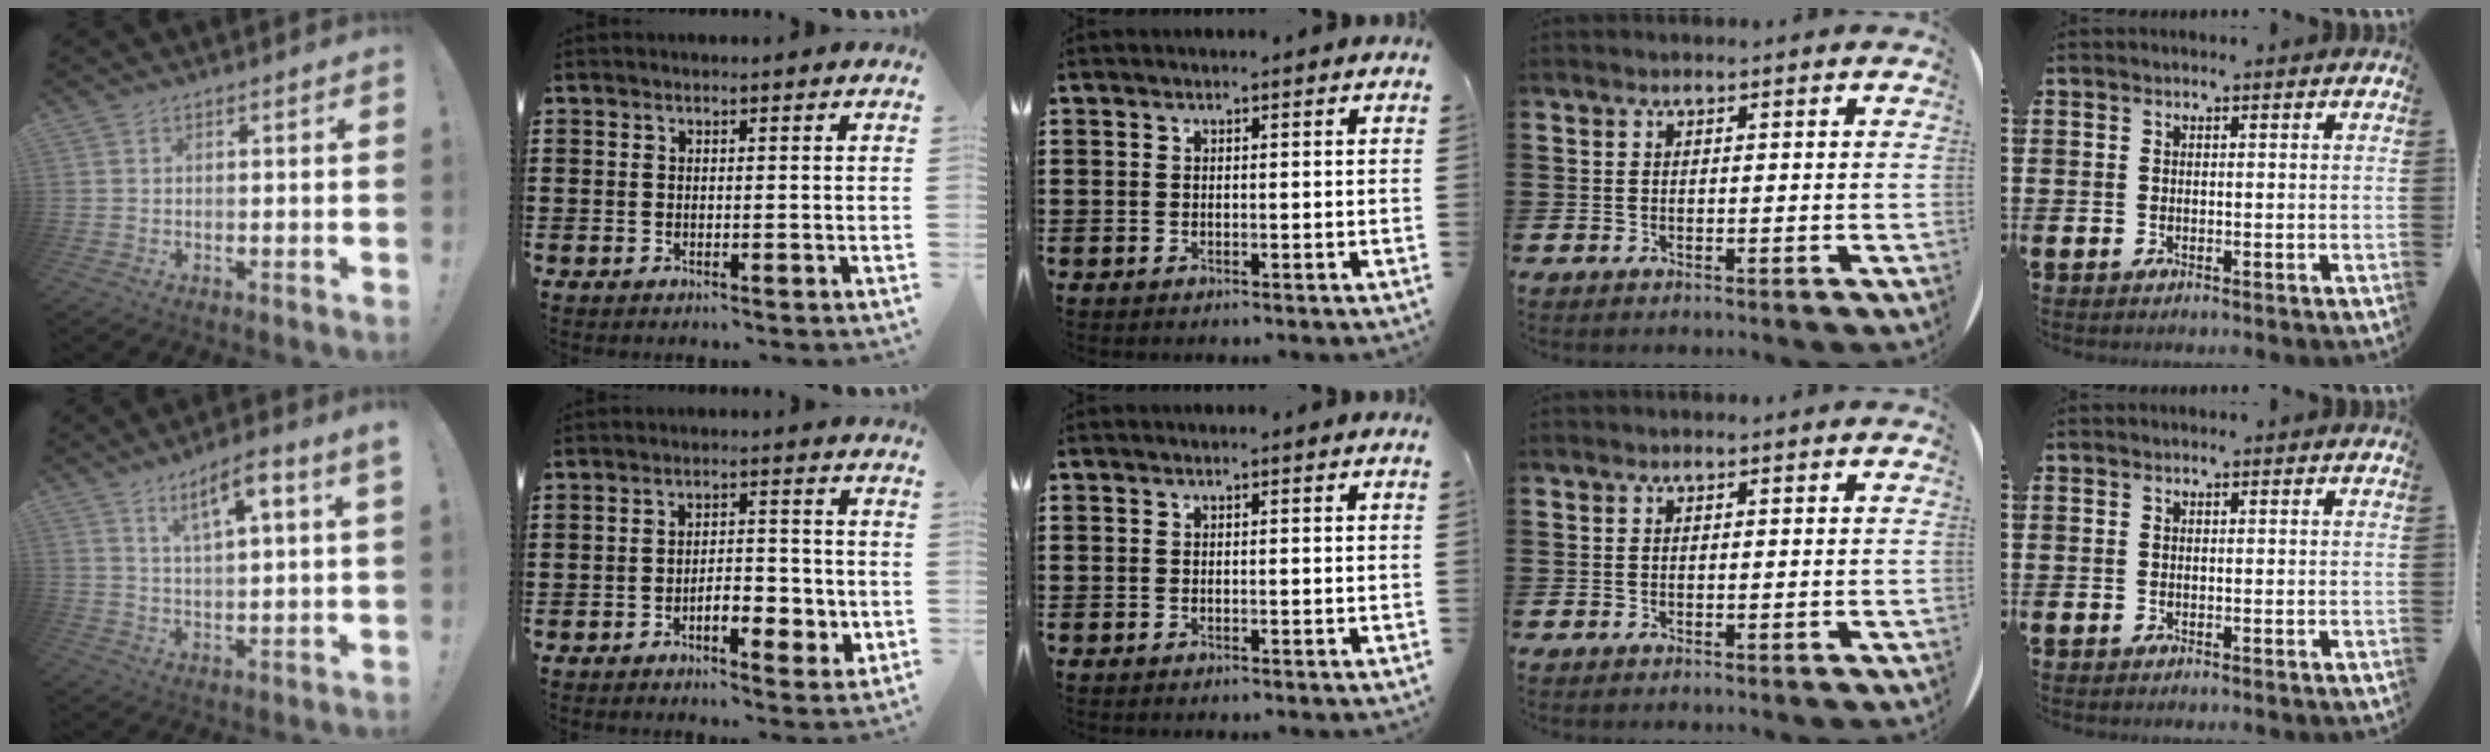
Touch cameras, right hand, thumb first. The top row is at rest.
{"thumb": {"total": 8.5, "force": [5.1, 1.0, 6.8], "torque": [-0.107, -0.019, 0.080]}, "index": {"total": 5.8, "force": [-2.1, 2.6, 4.8], "torque": [-0.064, 0.004, -0.041]}}